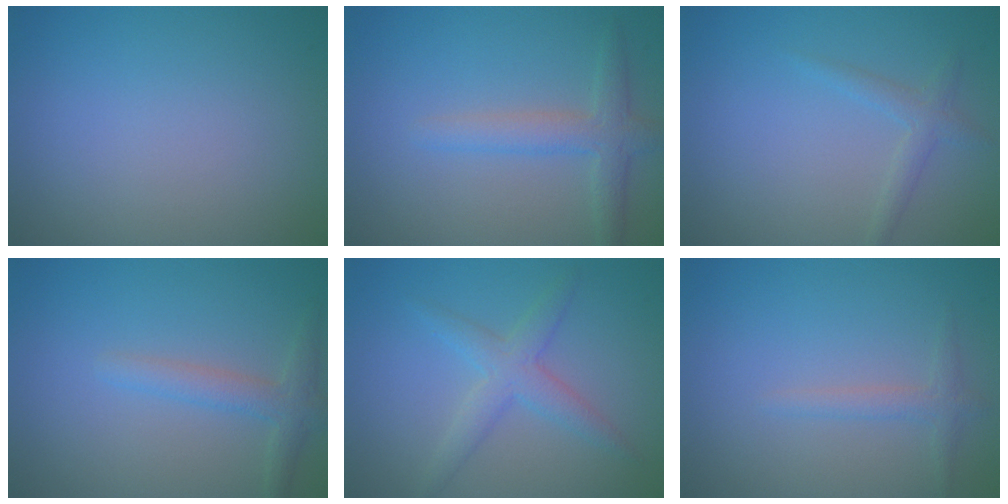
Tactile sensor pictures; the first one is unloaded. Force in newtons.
{"total": 2.8, "press": 2.8, "slide": 0.1}
{"total": 1.5, "press": 1.5, "slide": 0.0}
{"total": 2.3, "press": 2.3, "slide": 0.1}
{"total": 2.9, "press": 2.9, "slide": 0.0}
{"total": 1.3, "press": 1.3, "slide": 0.0}